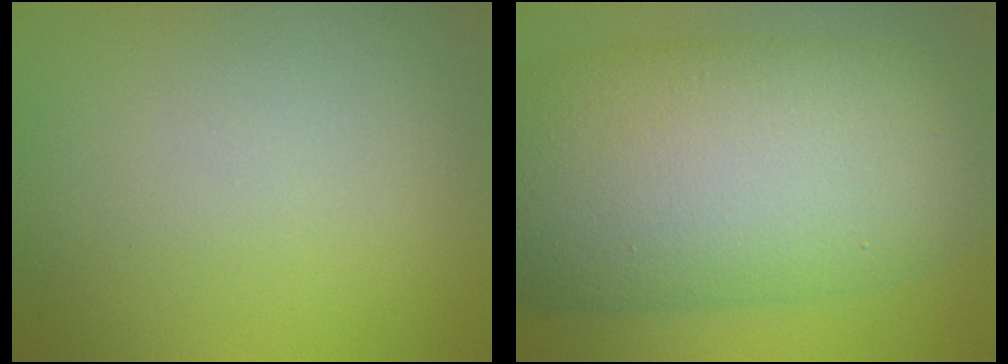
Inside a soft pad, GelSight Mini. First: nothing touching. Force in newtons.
{"total": 14.9, "press": 14.9, "slide": 0.1}